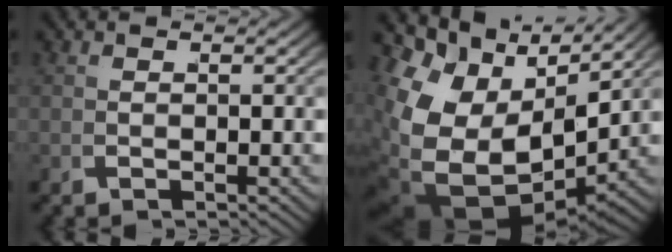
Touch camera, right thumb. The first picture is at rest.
{"total": 15.0, "force": [-0.2, 9.6, 11.5], "torque": [-0.255, -0.066, 0.039]}